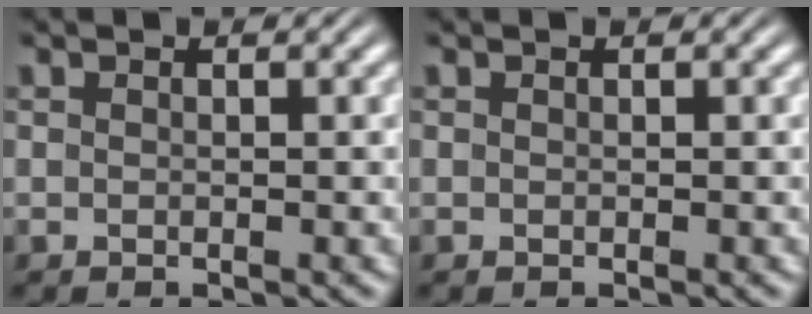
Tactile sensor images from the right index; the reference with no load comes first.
{"total": 0.0}